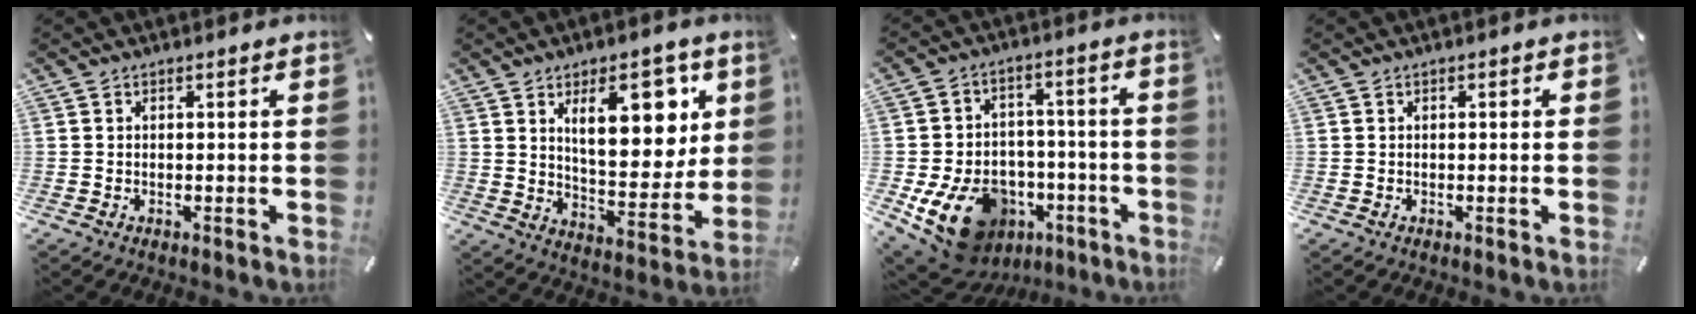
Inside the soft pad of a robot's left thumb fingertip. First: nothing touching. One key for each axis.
{"total": 17.3, "fx": 7.6, "fy": 8.4, "fz": 13.0, "tx": -0.168, "ty": -0.030, "tz": 0.121}
{"total": 15.9, "fx": -6.5, "fy": 11.8, "fz": 8.3, "tx": -0.151, "ty": 0.035, "tz": -0.095}
{"total": 0.5, "fx": -0.1, "fy": 0.2, "fz": 0.5, "tx": -0.009, "ty": 0.000, "tz": -0.002}